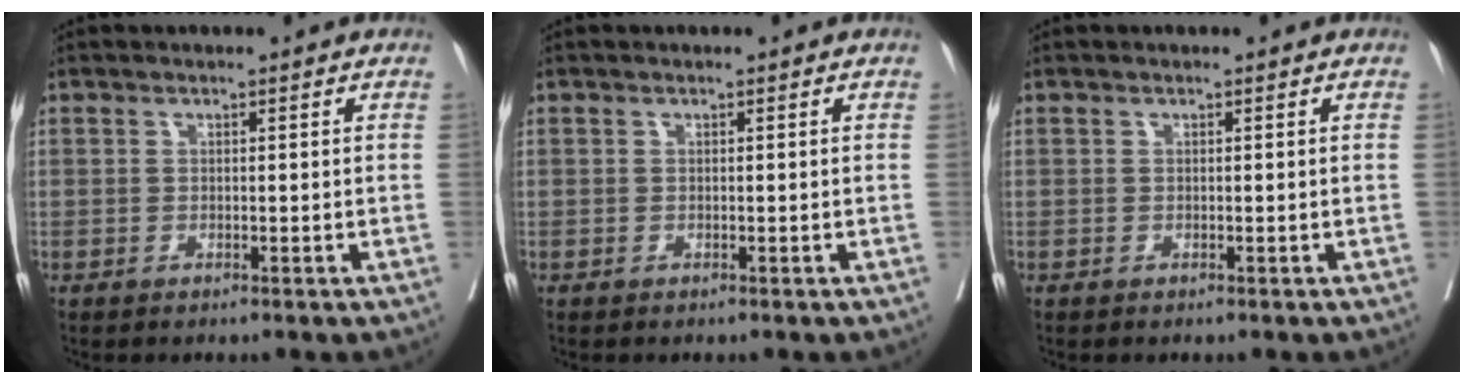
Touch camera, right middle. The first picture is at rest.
{"total": 0.0}
{"total": 0.0}